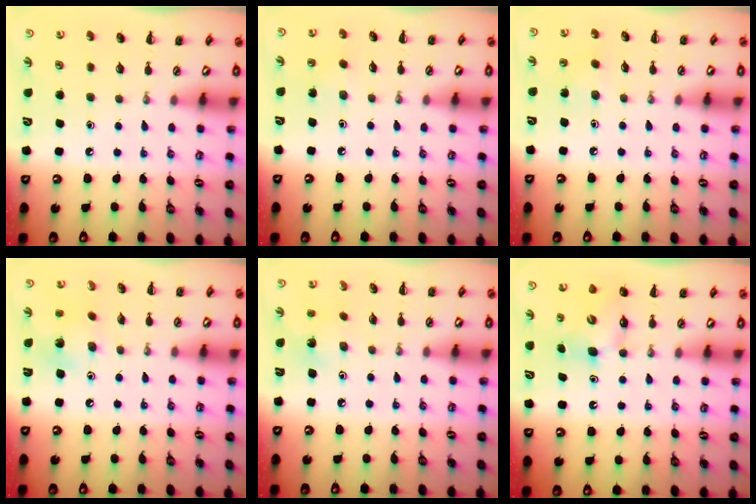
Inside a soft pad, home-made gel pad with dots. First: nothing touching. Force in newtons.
{"total": 2.3, "press": 2.2, "slide": 0.8}
{"total": 2.6, "press": 2.5, "slide": 0.8}
{"total": 4.7, "press": 4.6, "slide": 1.0}
{"total": 1.8, "press": 1.7, "slide": 0.5}
{"total": 4.6, "press": 4.5, "slide": 0.9}